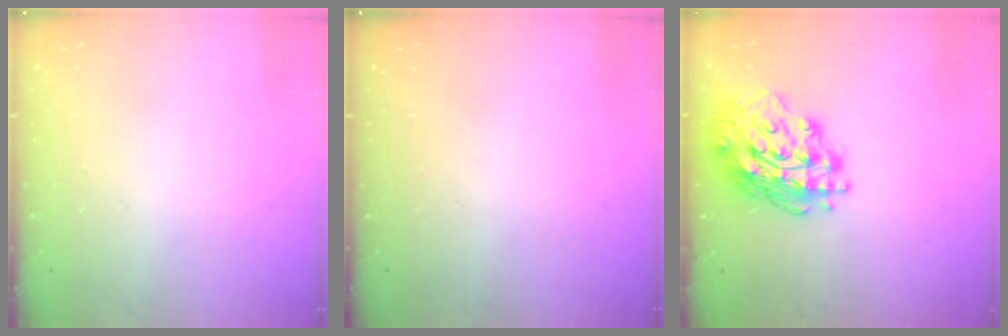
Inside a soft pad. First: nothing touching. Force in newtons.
{"total": 0.0}
{"total": 18.0, "press": 17.9, "slide": 1.8}